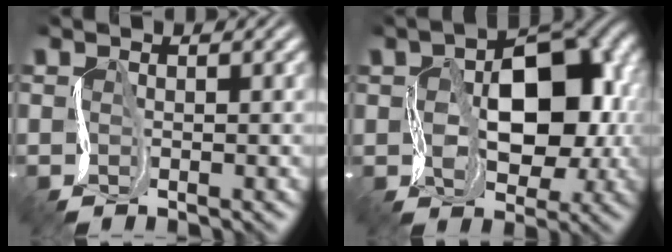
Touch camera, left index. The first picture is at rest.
{"total": 10.1, "force": [0.4, 6.6, 7.6], "torque": [-0.114, 0.007, 0.006]}